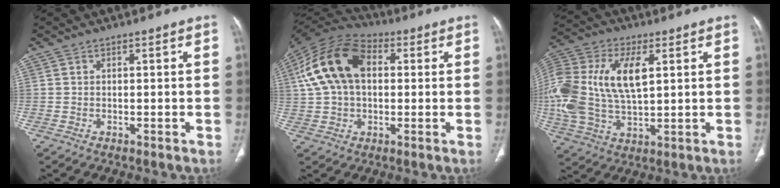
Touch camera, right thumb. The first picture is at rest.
{"total": 17.2, "force": [3.2, 11.2, 12.7], "torque": [-0.240, 0.030, 0.050]}
{"total": 22.0, "force": [3.8, 11.8, 18.1], "torque": [-0.417, 0.008, 0.067]}